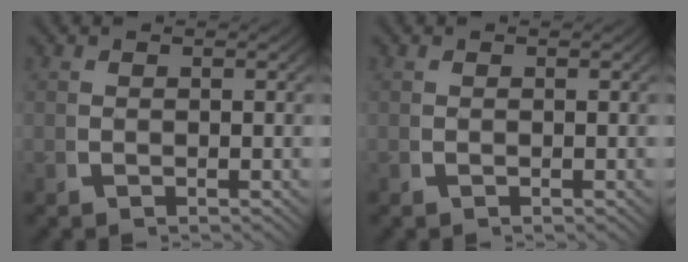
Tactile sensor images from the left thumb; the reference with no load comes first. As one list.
[{"total": 0.0}]